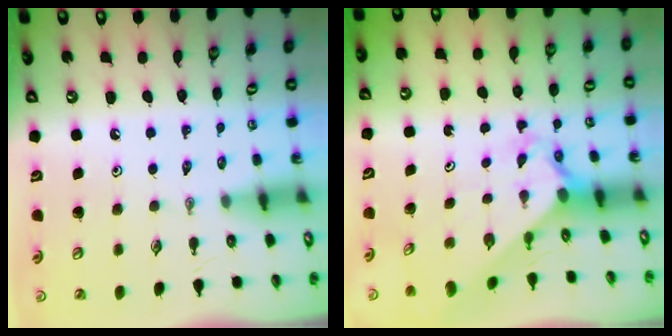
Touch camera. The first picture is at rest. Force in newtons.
{"total": 2.5, "press": 2.5, "slide": 0.3}